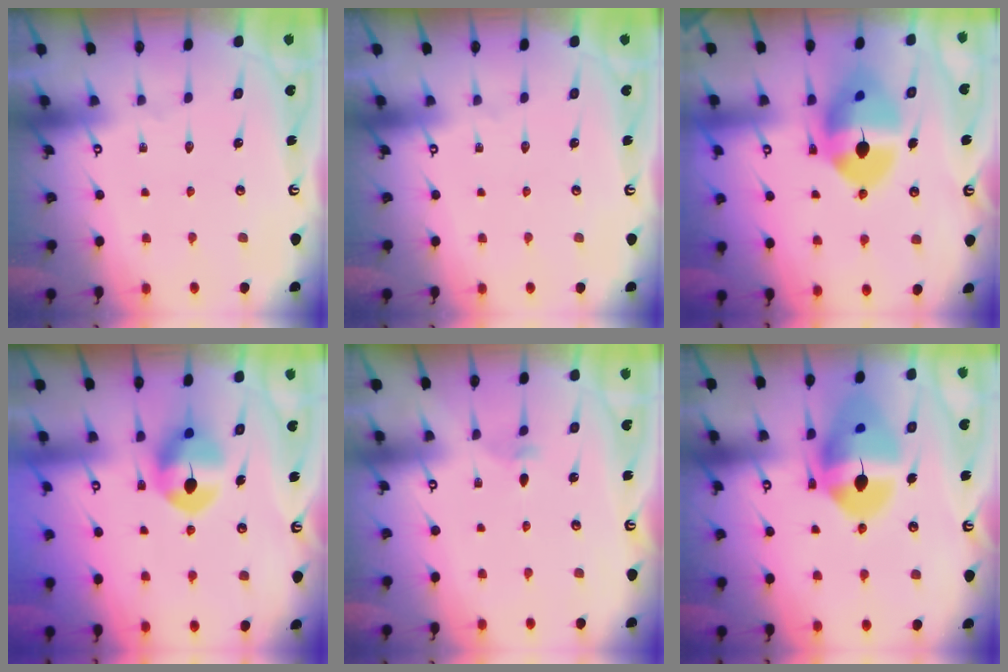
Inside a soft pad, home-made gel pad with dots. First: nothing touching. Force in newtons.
{"total": 0.0}
{"total": 12.7, "press": 12.6, "slide": 1.7}
{"total": 10.4, "press": 10.4, "slide": 0.6}
{"total": 2.0, "press": 2.0, "slide": 0.5}
{"total": 17.0, "press": 16.9, "slide": 2.0}